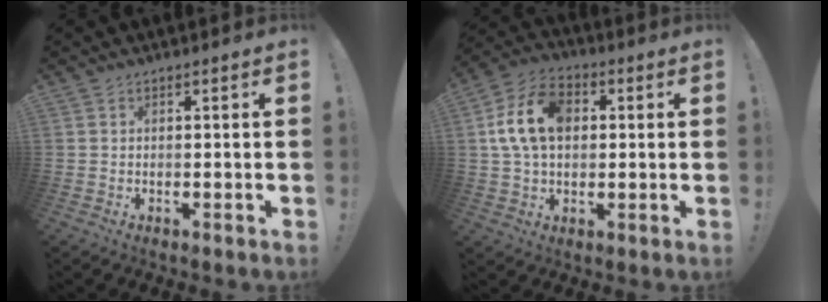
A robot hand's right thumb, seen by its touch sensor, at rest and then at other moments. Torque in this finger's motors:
{"motor_torque": [0.38, 0.43, 0.06, 0.02, 0.06]}